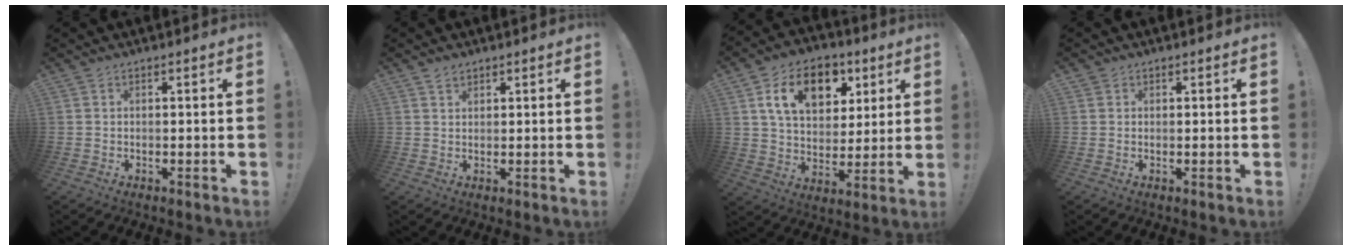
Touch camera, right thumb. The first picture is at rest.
{"total": 1.8, "force": [1.5, 0.9, 0.5], "torque": [0.004, -0.011, 0.025]}
{"total": 16.4, "force": [7.3, 10.9, 9.9], "torque": [-0.150, -0.022, 0.134]}
{"total": 0.9, "force": [0.8, 0.4, 0.1], "torque": [0.005, -0.004, 0.013]}